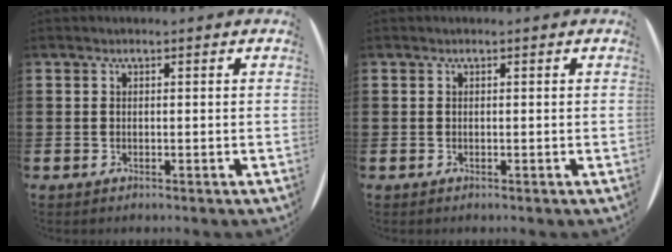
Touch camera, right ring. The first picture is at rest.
{"total": 0.0}